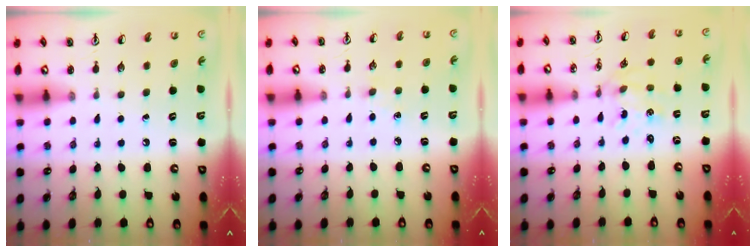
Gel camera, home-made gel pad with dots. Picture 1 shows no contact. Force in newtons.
{"total": 2.9, "press": 2.9, "slide": 0.5}
{"total": 1.5, "press": 1.5, "slide": 0.2}